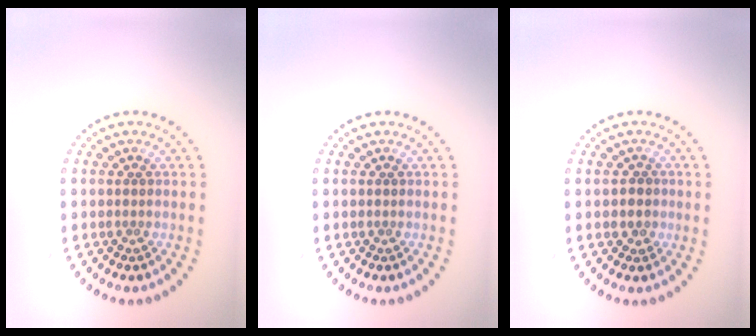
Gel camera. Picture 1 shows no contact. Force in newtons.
{"total": 0.0}
{"total": 1.1, "press": 0.9, "slide": 0.6}